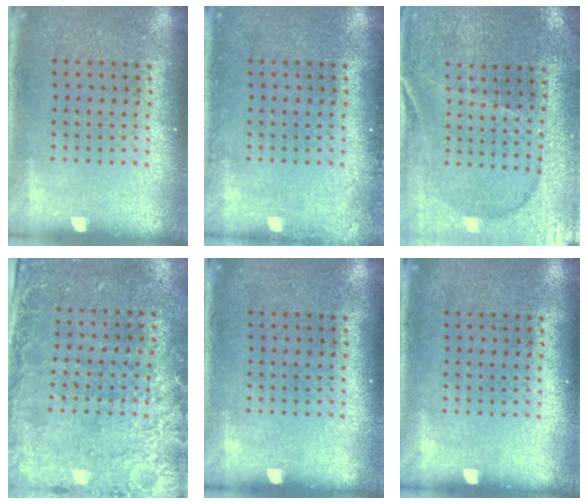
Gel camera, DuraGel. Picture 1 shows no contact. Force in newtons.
{"total": 0.8, "press": 0.8, "slide": 0.1}
{"total": 1.5, "press": 1.5, "slide": 0.2}
{"total": 2.5, "press": 2.2, "slide": 1.3}
{"total": 0.0}
{"total": 0.0}